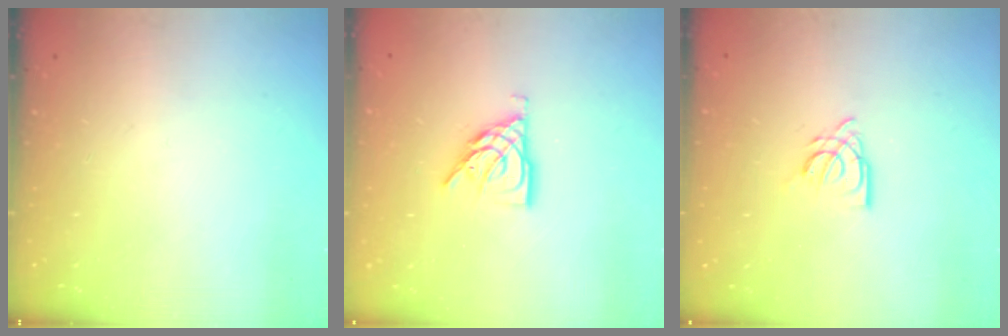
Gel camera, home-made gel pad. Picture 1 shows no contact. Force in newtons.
{"total": 9.3, "press": 9.2, "slide": 1.2}
{"total": 8.3, "press": 8.3, "slide": 1.0}